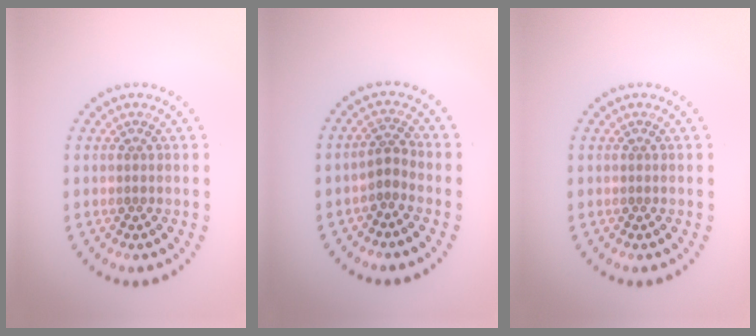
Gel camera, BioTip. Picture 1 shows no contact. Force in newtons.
{"total": 1.9, "press": 1.3, "slide": 1.3}
{"total": 0.0}